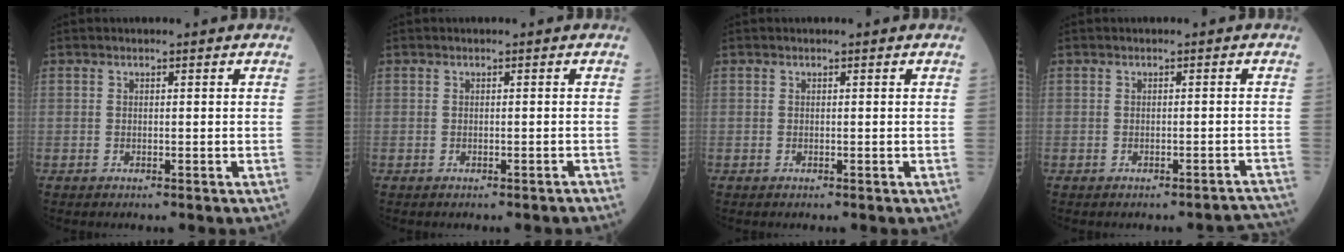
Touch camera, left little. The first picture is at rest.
{"total": 0.7, "force": [-0.6, 0.1, 0.2], "torque": [-0.006, -0.001, -0.007]}
{"total": 0.0}
{"total": 3.6, "force": [-3.6, 0.6, 0.2], "torque": [0.014, 0.007, -0.035]}